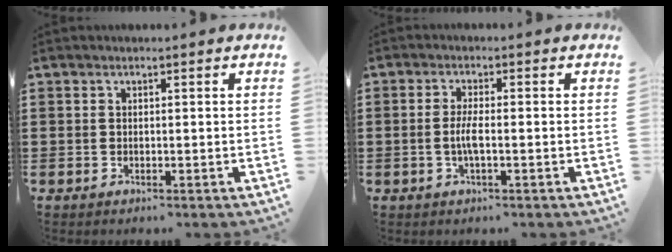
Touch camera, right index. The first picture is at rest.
{"total": 3.1, "force": [-0.7, 0.3, 3.0], "torque": [-0.069, -0.010, -0.018]}